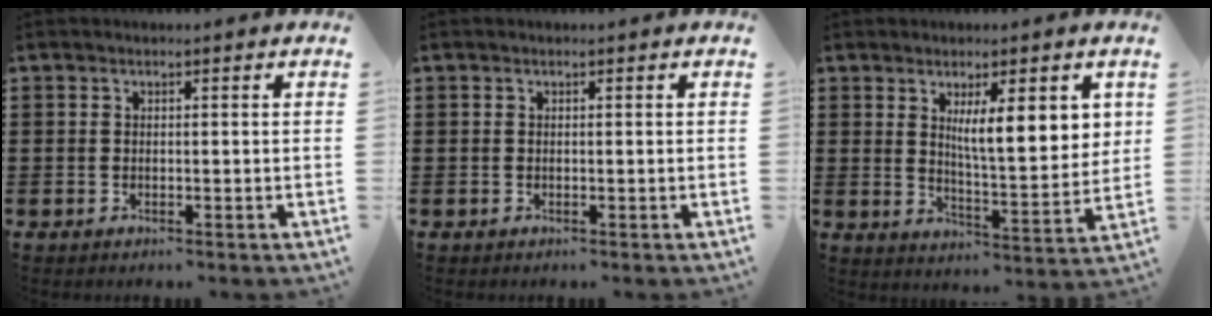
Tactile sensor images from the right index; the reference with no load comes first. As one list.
[{"total": 0.0}, {"total": 8.3, "force": [3.3, 2.4, 7.2], "torque": [-0.112, -0.013, 0.048]}]